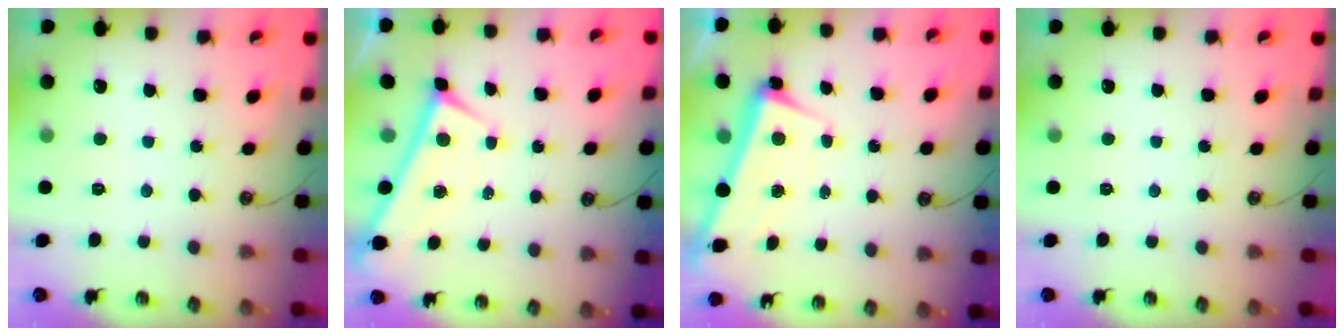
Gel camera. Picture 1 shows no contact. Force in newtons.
{"total": 0.0}
{"total": 2.5, "press": 2.4, "slide": 0.6}
{"total": 0.0}